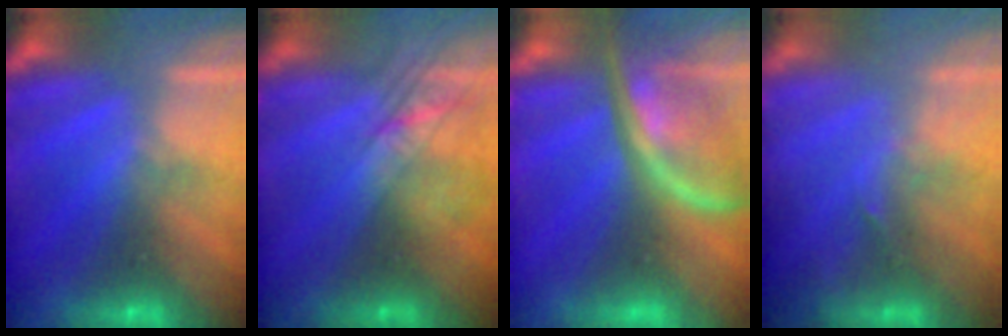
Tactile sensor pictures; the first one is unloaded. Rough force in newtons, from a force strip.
{"total": 2.4}
{"total": 2.5}
{"total": 2.9}